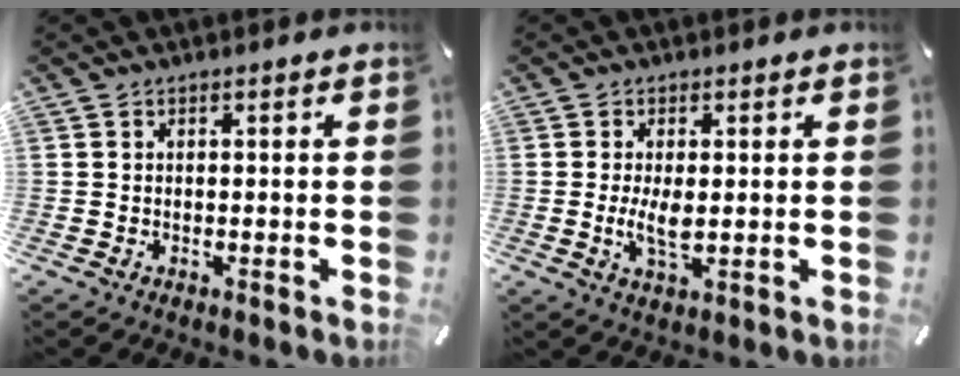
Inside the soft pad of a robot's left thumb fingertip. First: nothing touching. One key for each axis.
{"total": 5.1, "fx": -0.1, "fy": 2.0, "fz": 4.7, "tx": -0.107, "ty": -0.006, "tz": -0.006}